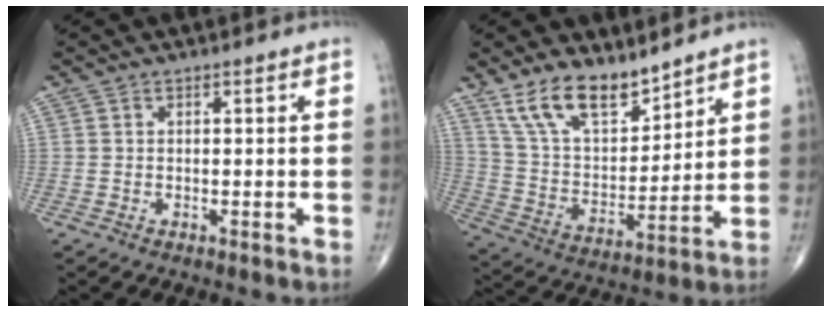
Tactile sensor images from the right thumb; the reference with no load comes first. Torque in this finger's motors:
{"motor_torque": [-1.10, 1.48, 0.69, 1.08, 0.08]}